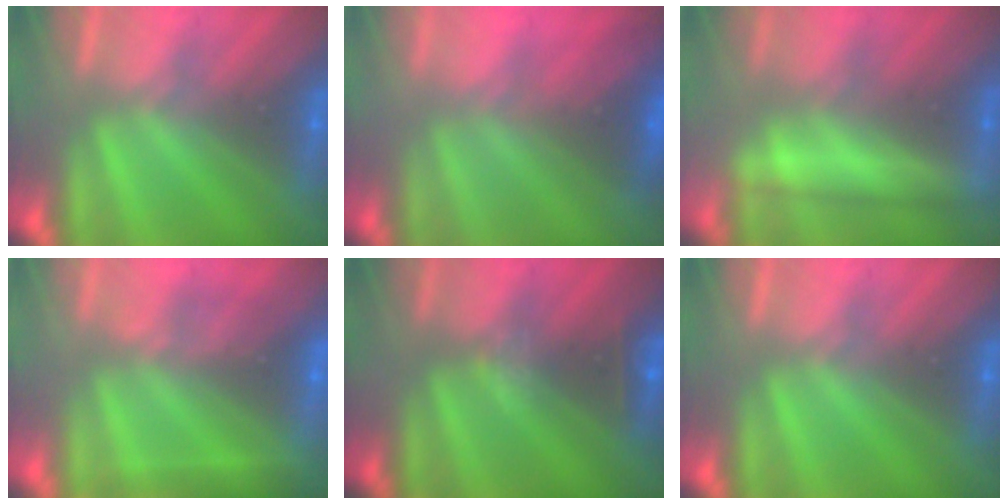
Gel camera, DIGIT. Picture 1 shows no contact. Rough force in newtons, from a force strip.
{"total": 2.5}
{"total": 2.4}
{"total": 2.2}
{"total": 2.7}
{"total": 0.0}